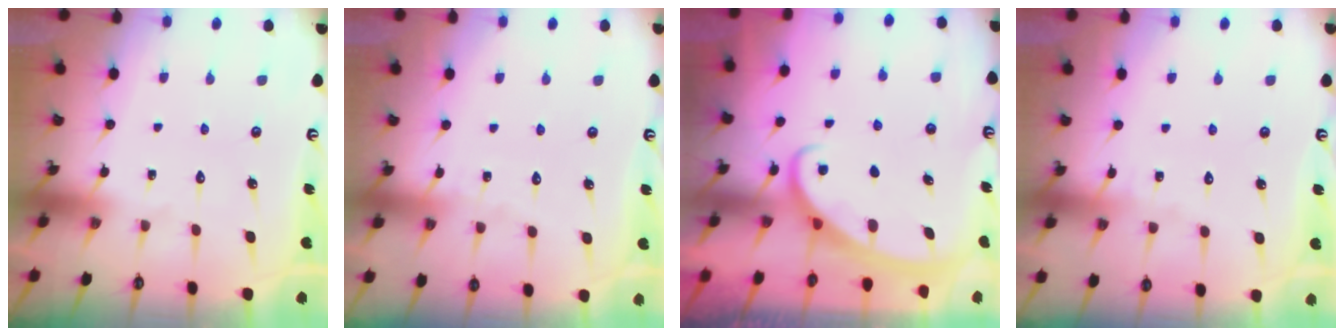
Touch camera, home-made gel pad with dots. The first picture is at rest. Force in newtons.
{"total": 4.1, "press": 4.1, "slide": 0.4}
{"total": 2.8, "press": 2.8, "slide": 0.3}
{"total": 2.5, "press": 2.5, "slide": 0.2}